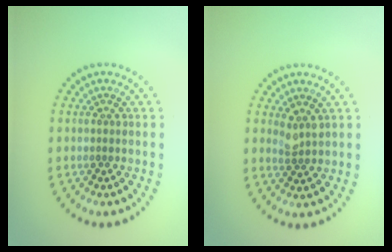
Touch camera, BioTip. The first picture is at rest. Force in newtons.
{"total": 1.5, "press": 1.2, "slide": 0.9}